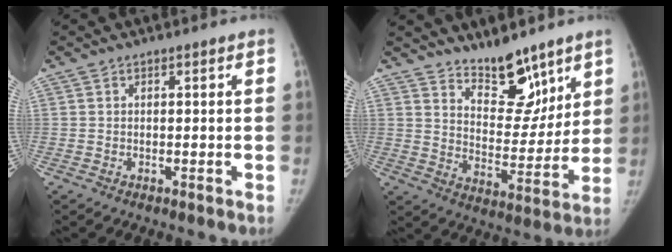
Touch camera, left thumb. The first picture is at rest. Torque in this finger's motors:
{"motor_torque": [0.66, 0.62, 0.36, -0.91, 0.02]}